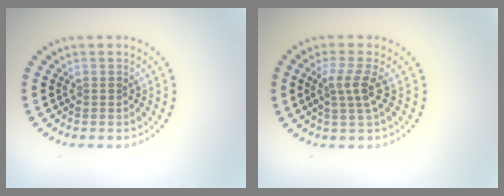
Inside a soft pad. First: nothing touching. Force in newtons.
{"total": 2.6, "press": 1.9, "slide": 1.7}